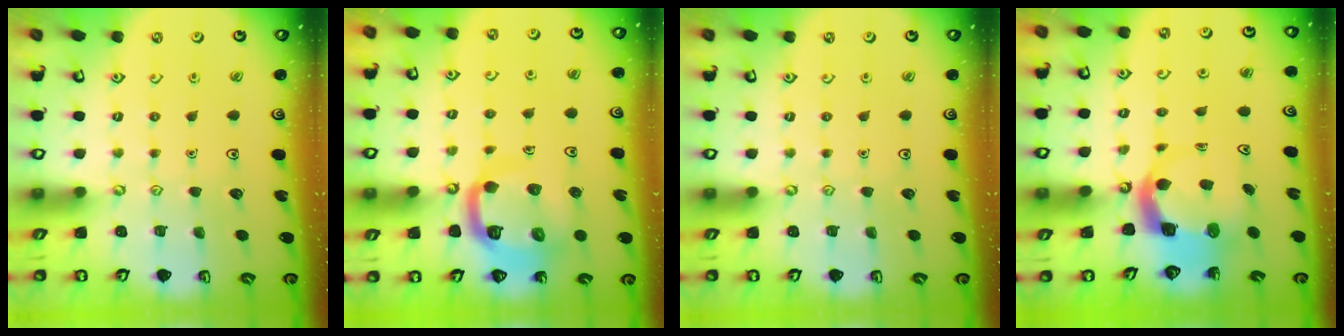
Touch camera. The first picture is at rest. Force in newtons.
{"total": 13.3, "press": 13.2, "slide": 1.6}
{"total": 0.0}
{"total": 5.6, "press": 5.5, "slide": 0.9}